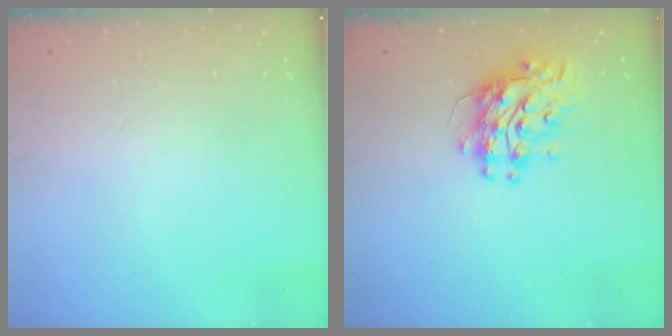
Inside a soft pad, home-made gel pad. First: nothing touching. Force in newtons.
{"total": 11.5, "press": 11.5, "slide": 1.0}